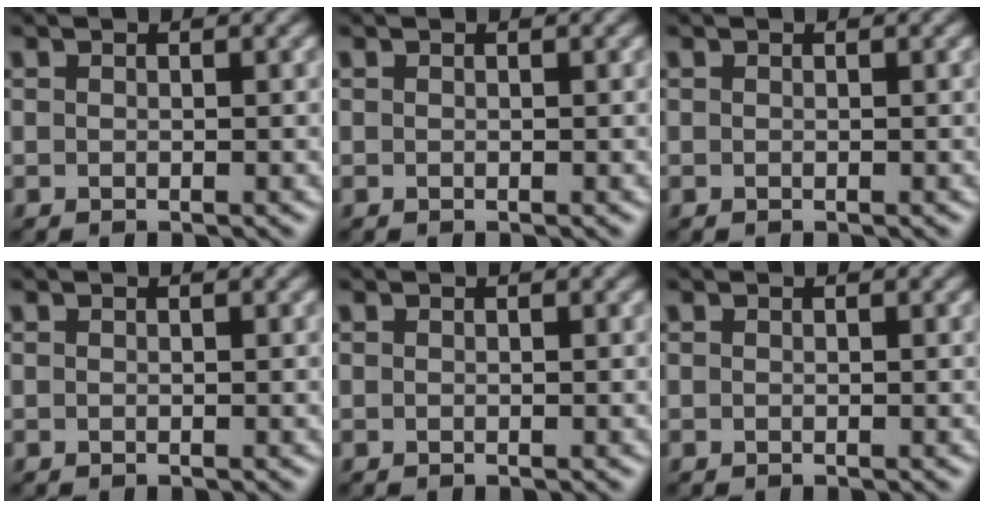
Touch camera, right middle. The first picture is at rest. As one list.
[{"total": 0.0}, {"total": 0.0}, {"total": 0.0}, {"total": 0.0}, {"total": 0.0}]